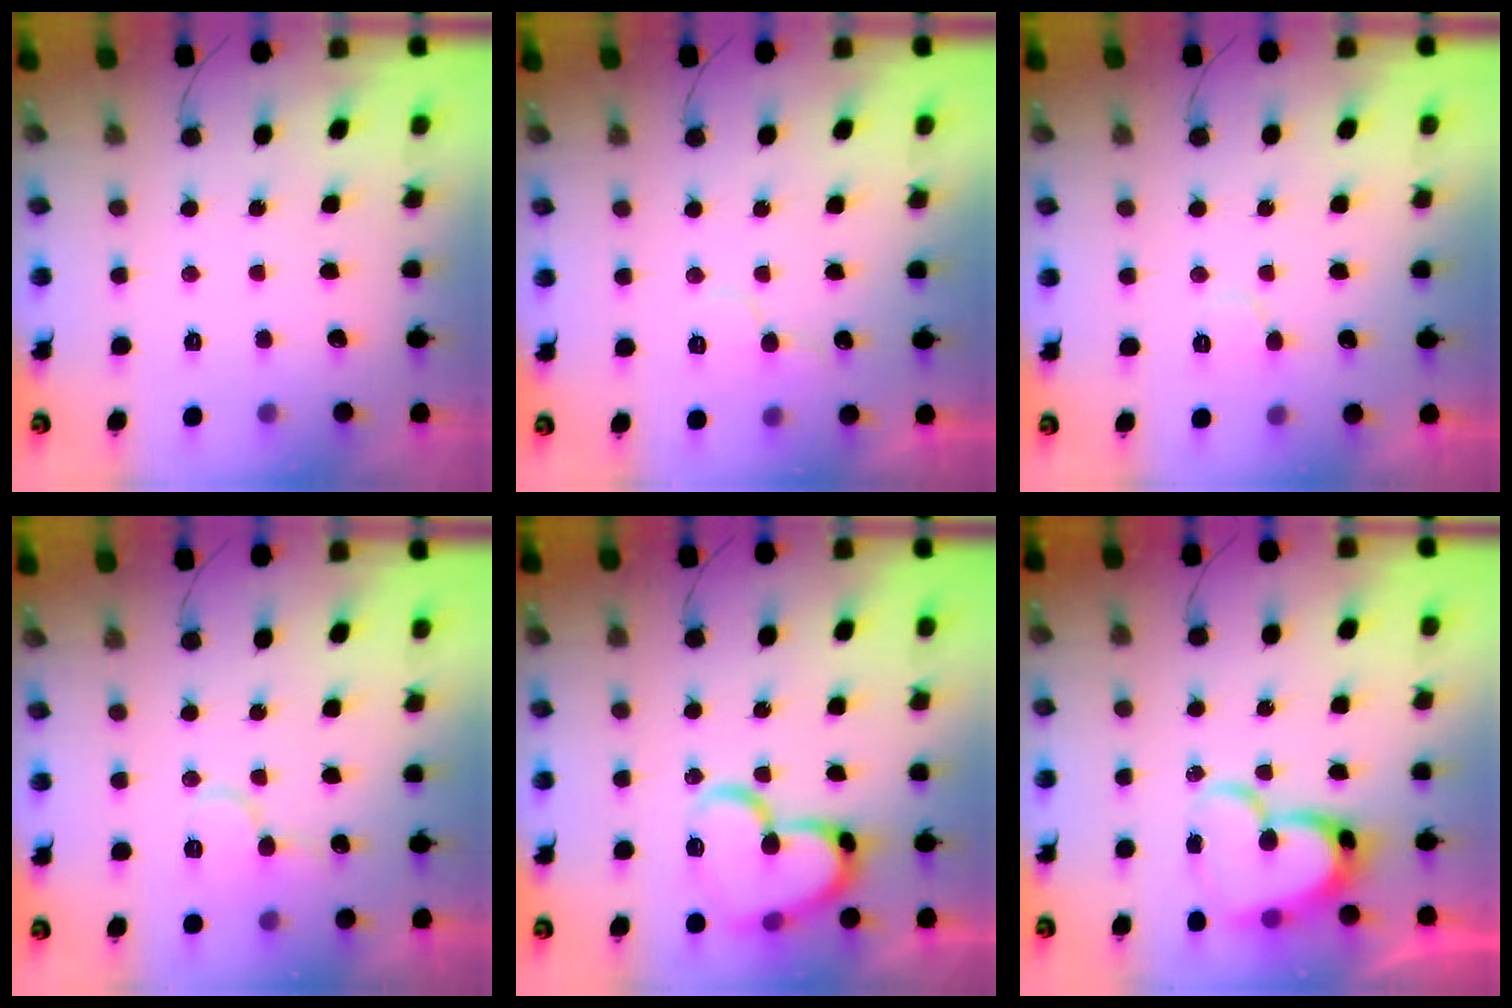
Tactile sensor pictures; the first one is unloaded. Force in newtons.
{"total": 7.9, "press": 7.9, "slide": 0.5}
{"total": 5.4, "press": 5.4, "slide": 0.7}
{"total": 9.2, "press": 9.1, "slide": 1.1}
{"total": 18.5, "press": 18.4, "slide": 1.9}
{"total": 16.5, "press": 16.5, "slide": 1.1}